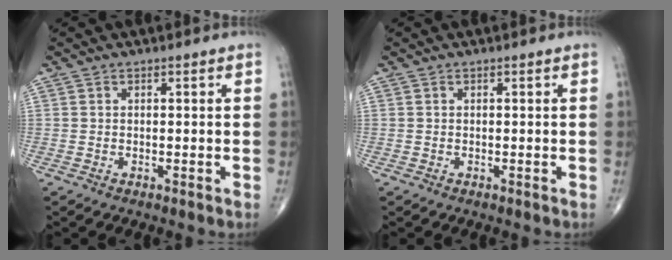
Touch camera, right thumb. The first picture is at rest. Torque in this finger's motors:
{"motor_torque": [0.00, 0.23, 0.08, 0.20, -0.02]}